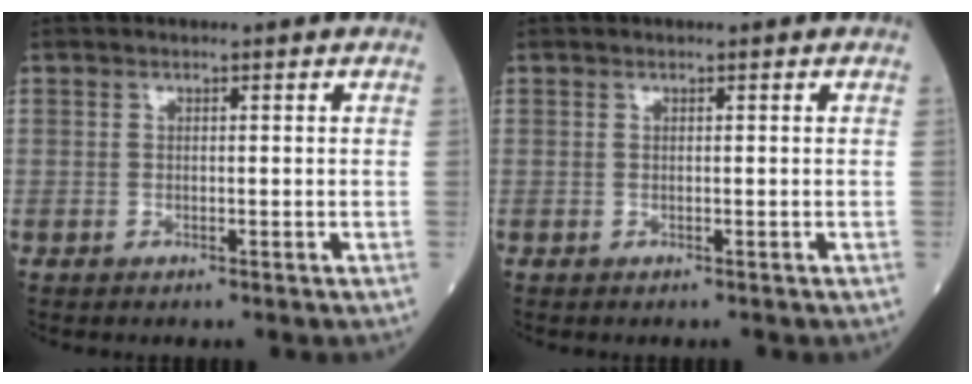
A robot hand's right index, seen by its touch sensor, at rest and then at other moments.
{"total": 0.0}